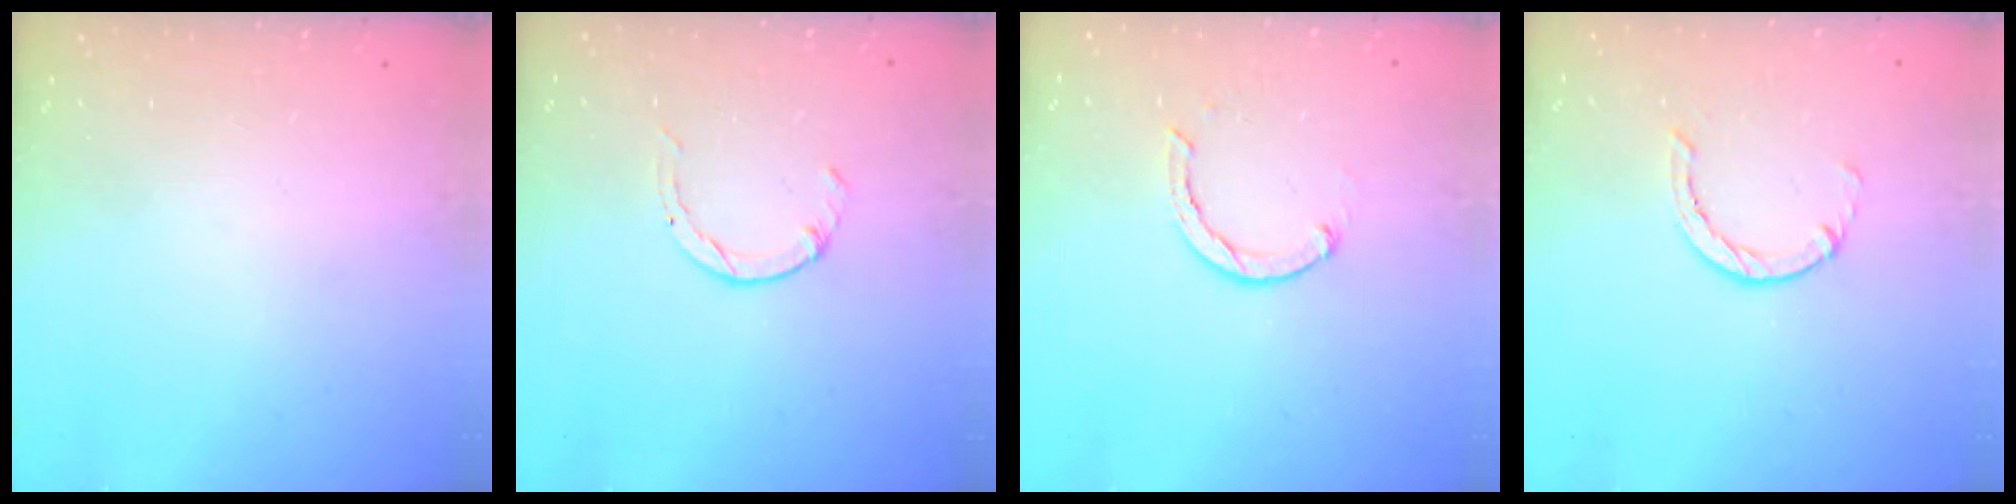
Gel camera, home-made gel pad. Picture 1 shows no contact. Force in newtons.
{"total": 0.5, "press": 0.5, "slide": 0.1}
{"total": 2.4, "press": 2.4, "slide": 0.1}
{"total": 1.4, "press": 1.4, "slide": 0.3}